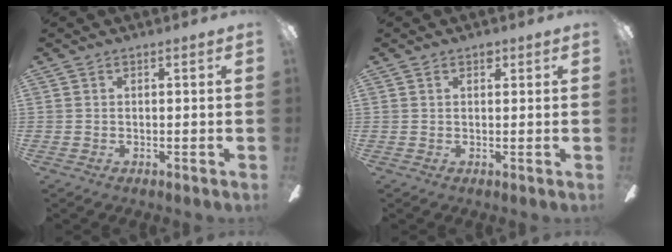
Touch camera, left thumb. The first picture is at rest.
{"total": 1.8, "force": [0.9, 1.0, 1.1], "torque": [-0.009, -0.003, 0.012]}